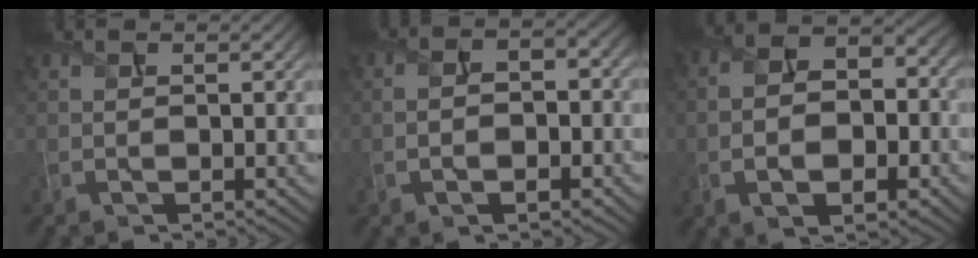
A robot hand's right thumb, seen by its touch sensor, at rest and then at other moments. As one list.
[{"total": 4.4, "force": [-1.3, 2.2, 3.6], "torque": [-0.054, -0.002, -0.023]}, {"total": 8.5, "force": [-2.6, 5.0, 6.4], "torque": [-0.122, -0.015, -0.046]}]